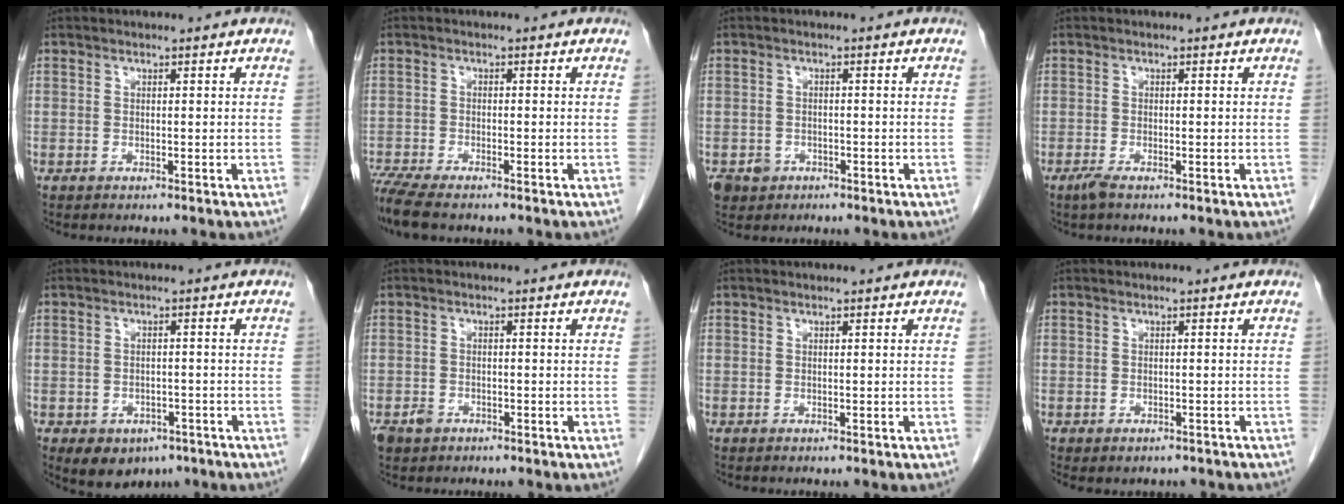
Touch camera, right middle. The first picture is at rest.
{"total": 6.0, "force": [-5.0, 0.9, 3.2], "torque": [-0.064, -0.014, -0.091]}
{"total": 3.5, "force": [-1.9, 2.9, 0.6], "torque": [-0.009, 0.005, -0.030]}
{"total": 1.3, "force": [-1.0, 0.1, 0.9], "torque": [-0.026, -0.005, -0.021]}
{"total": 6.2, "force": [-3.8, 4.3, 2.4], "torque": [-0.031, 0.006, -0.043]}
{"total": 2.3, "force": [-1.4, 1.7, 0.8], "torque": [-0.017, 0.003, -0.020]}
{"total": 0.0}
{"total": 3.5, "force": [-2.8, 1.7, 1.1], "torque": [-0.008, 0.002, -0.033]}